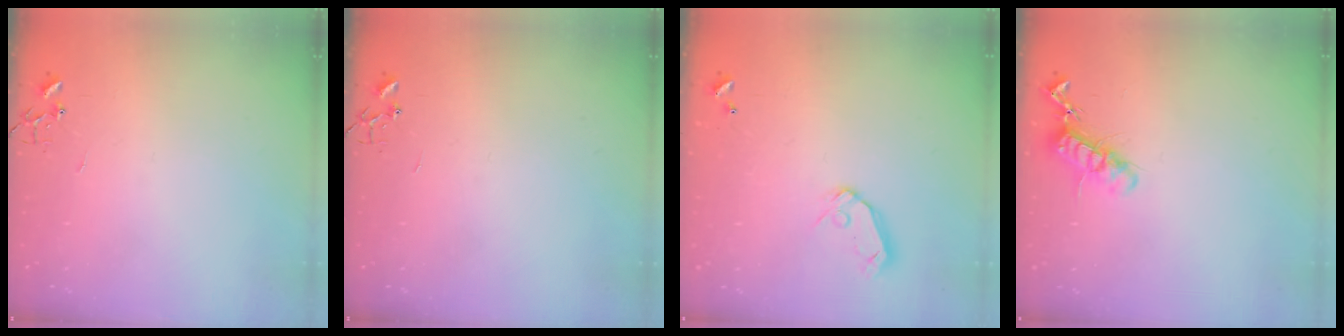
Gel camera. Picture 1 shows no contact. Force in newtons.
{"total": 0.0}
{"total": 8.0, "press": 8.0, "slide": 1.0}
{"total": 12.5, "press": 12.5, "slide": 0.6}